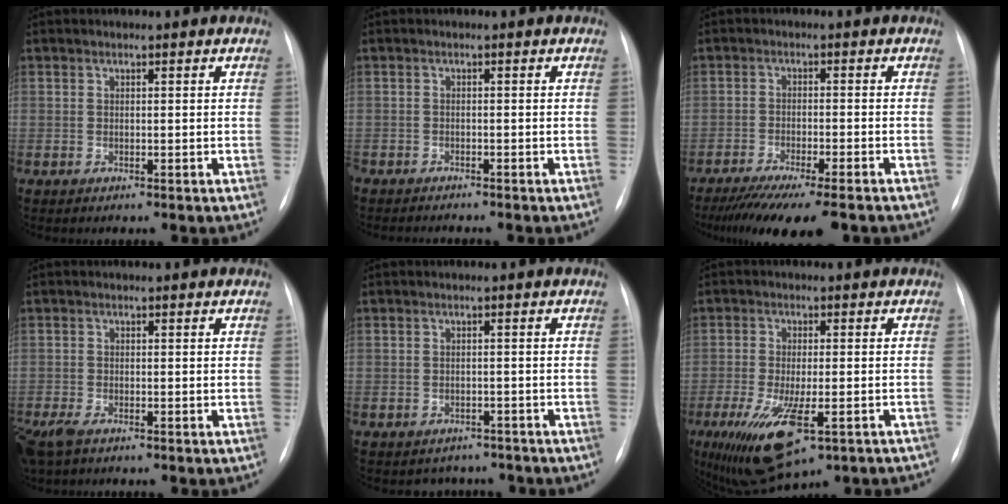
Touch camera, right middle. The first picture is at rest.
{"total": 3.0, "force": [-2.8, 0.2, 0.9], "torque": [-0.011, -0.007, -0.042]}
{"total": 12.9, "force": [-10.5, 1.4, 7.3], "torque": [-0.105, -0.024, -0.159]}
{"total": 5.7, "force": [-3.8, 2.4, 3.5], "torque": [-0.081, -0.015, -0.070]}
{"total": 4.3, "force": [-3.6, 2.2, -0.2], "torque": [0.006, 0.013, -0.044]}
{"total": 13.0, "force": [-7.4, 4.1, 9.9], "torque": [-0.172, -0.023, -0.111]}